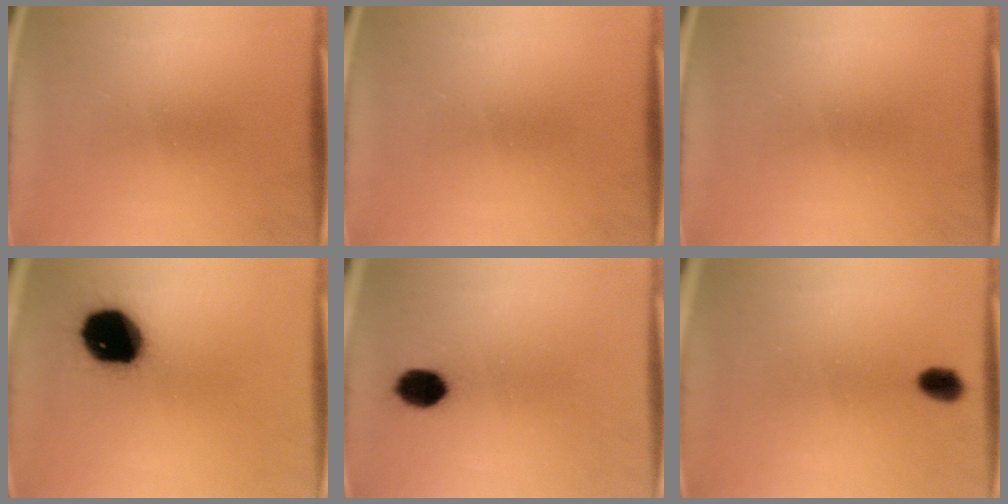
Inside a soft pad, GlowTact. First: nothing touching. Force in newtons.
{"total": 0.0}
{"total": 0.0}
{"total": 17.6}
{"total": 5.7}
{"total": 3.5}